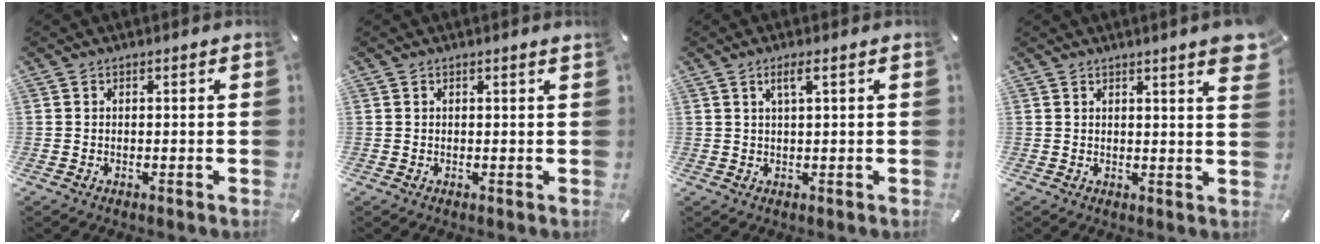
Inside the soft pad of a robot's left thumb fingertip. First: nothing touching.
{"total": 0.5, "force": [0.4, 0.0, 0.4], "torque": [-0.006, 0.000, 0.006]}
{"total": 3.1, "force": [1.3, 0.4, 2.8], "torque": [-0.057, 0.001, 0.020]}
{"total": 5.0, "force": [3.0, 0.4, 3.9], "torque": [-0.057, -0.019, 0.048]}